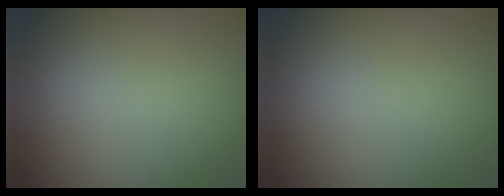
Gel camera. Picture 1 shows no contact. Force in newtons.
{"total": 0.0}